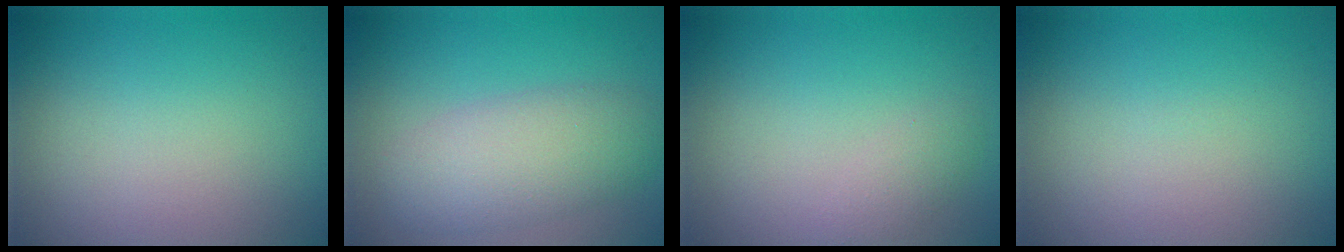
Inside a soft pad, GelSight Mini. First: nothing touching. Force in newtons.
{"total": 5.1, "press": 5.1, "slide": 0.1}
{"total": 1.1, "press": 1.1, "slide": 0.1}
{"total": 0.0}